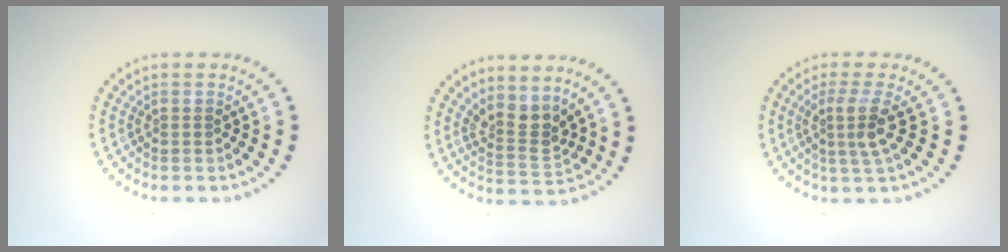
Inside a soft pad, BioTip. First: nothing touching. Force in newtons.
{"total": 2.8, "press": 2.0, "slide": 1.9}
{"total": 2.9, "press": 2.1, "slide": 2.0}